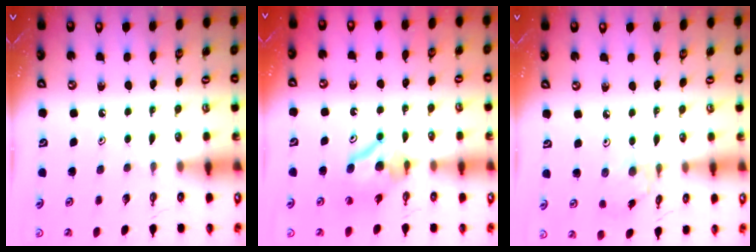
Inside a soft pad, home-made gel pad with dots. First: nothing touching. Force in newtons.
{"total": 8.6, "press": 8.6, "slide": 0.4}
{"total": 2.4, "press": 2.4, "slide": 0.2}